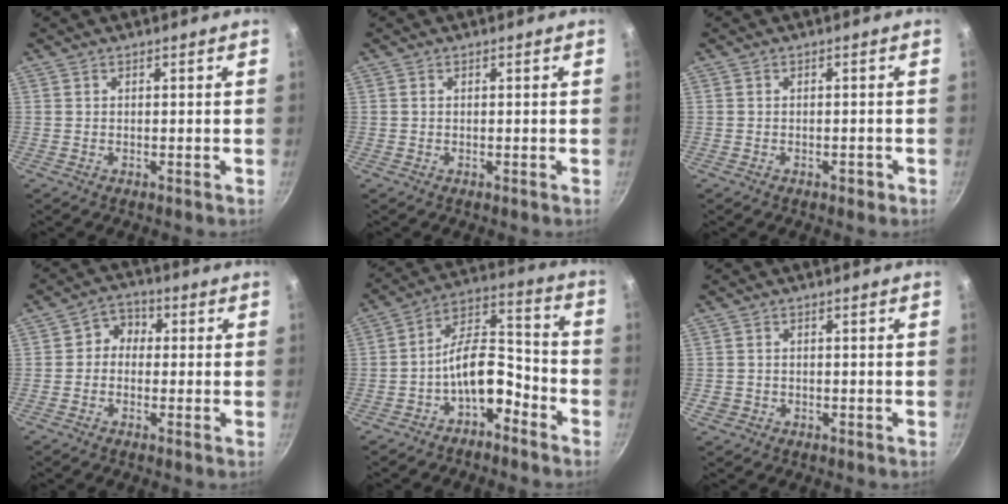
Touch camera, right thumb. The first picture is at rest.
{"total": 0.0}
{"total": 1.3, "force": [-0.8, 0.8, 0.8], "torque": [-0.005, 0.011, -0.005]}
{"total": 3.0, "force": [-0.2, 2.6, 1.4], "torque": [-0.007, 0.008, -0.013]}
{"total": 11.1, "force": [-5.4, 5.7, 7.8], "torque": [-0.106, 0.075, -0.095]}
{"total": 1.6, "force": [-0.5, 1.4, 0.5], "torque": [-0.010, 0.003, -0.005]}